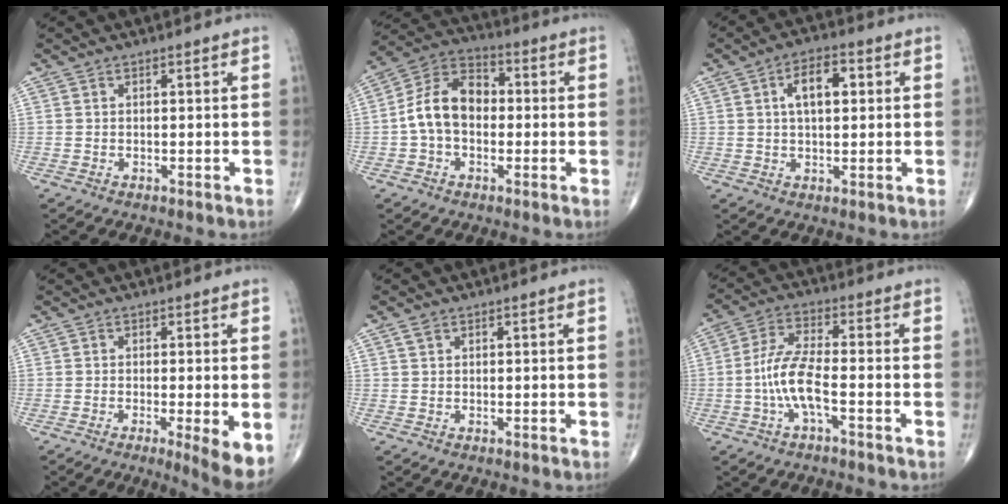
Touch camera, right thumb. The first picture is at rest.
{"total": 11.3, "force": [-0.7, 7.8, 8.1], "torque": [-0.136, 0.039, -0.027]}
{"total": 7.4, "force": [1.8, 3.8, 6.1], "torque": [-0.092, 0.009, 0.027]}
{"total": 6.2, "force": [-1.7, 0.8, 5.9], "torque": [-0.091, -0.019, -0.030]}
{"total": 1.3, "force": [0.7, 0.9, 0.6], "torque": [-0.009, 0.005, 0.012]}
{"total": 8.0, "force": [-2.4, 2.2, 7.3], "torque": [-0.164, 0.027, -0.049]}